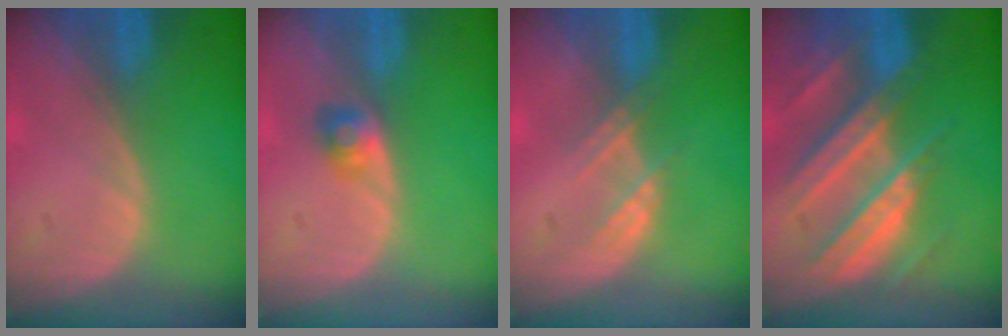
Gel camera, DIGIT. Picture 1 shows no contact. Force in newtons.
{"total": 2.5, "press": 2.3, "slide": 0.9}
{"total": 2.7, "press": 2.7, "slide": 0.3}
{"total": 10.6, "press": 9.3, "slide": 5.0}